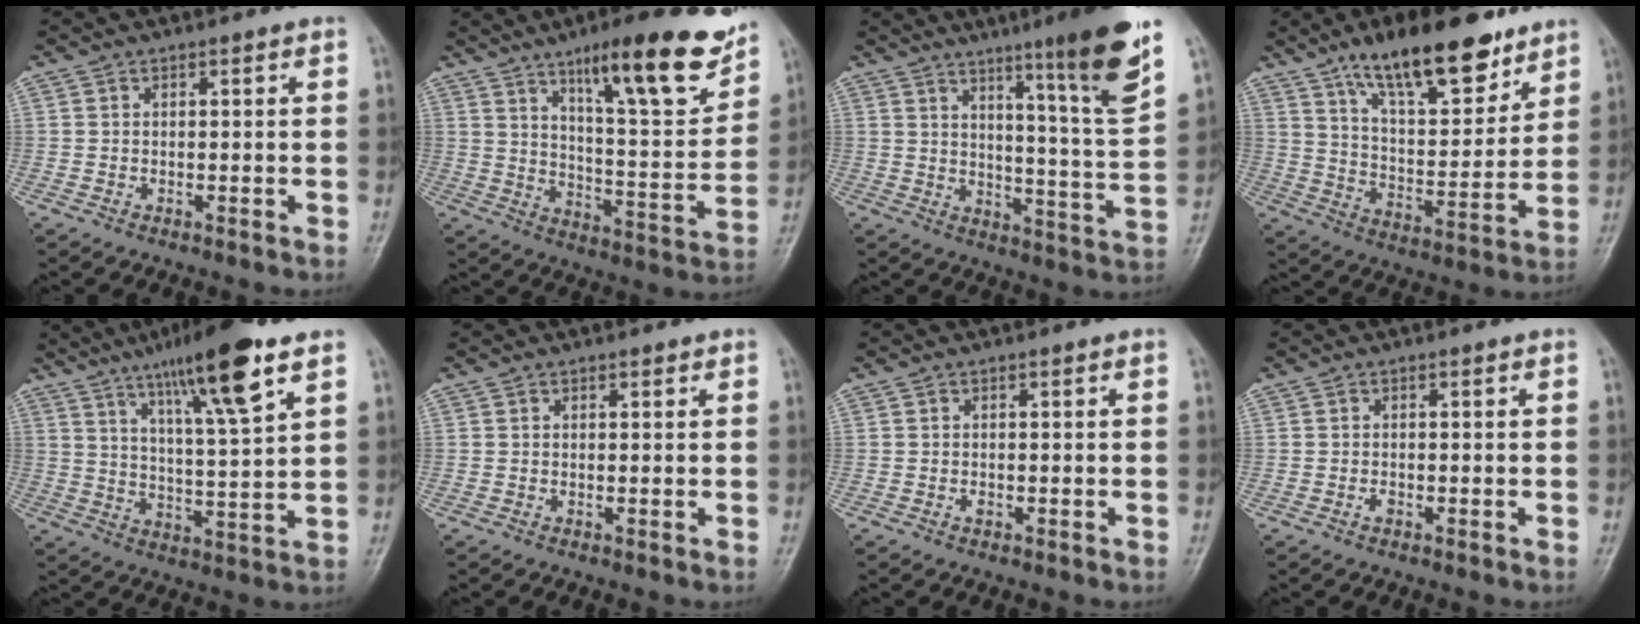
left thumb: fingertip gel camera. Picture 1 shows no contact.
{"total": 19.8, "force": [12.6, 4.5, 14.6], "torque": [-0.177, -0.065, 0.196]}
{"total": 16.0, "force": [9.6, 0.5, 12.8], "torque": [-0.170, -0.057, 0.142]}
{"total": 19.7, "force": [13.3, 7.0, 12.7], "torque": [-0.159, -0.063, 0.223]}
{"total": 15.7, "force": [9.5, 2.2, 12.4], "torque": [-0.199, -0.039, 0.158]}
{"total": 0.9, "force": [0.6, 0.5, 0.4], "torque": [0.000, -0.003, 0.005]}
{"total": 0.7, "force": [-0.2, 0.5, 0.5], "torque": [-0.006, 0.000, -0.005]}
{"total": 0.9, "force": [-0.3, 0.6, 0.6], "torque": [-0.007, 0.000, -0.007]}